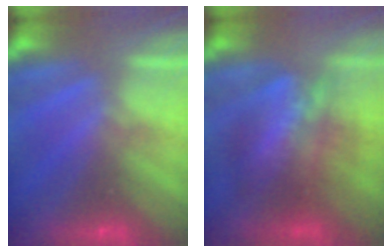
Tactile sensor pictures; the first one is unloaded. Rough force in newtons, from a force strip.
{"total": 3.7}